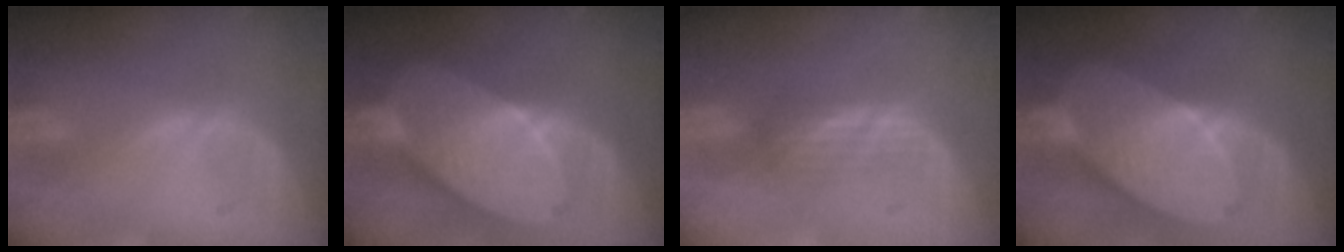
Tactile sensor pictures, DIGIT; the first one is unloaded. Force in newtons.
{"total": 10.3, "press": 10.3, "slide": 0.7}
{"total": 2.4, "press": 2.4, "slide": 0.5}
{"total": 10.3, "press": 10.3, "slide": 0.7}